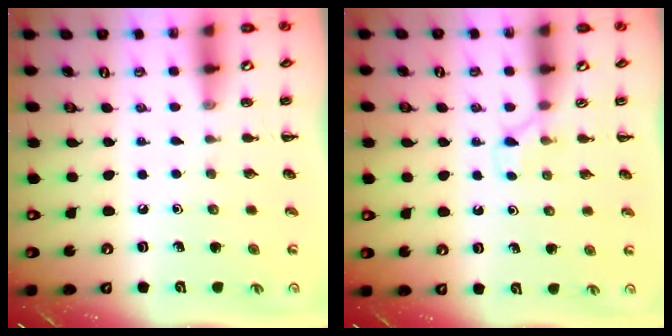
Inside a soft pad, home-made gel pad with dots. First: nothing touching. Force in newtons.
{"total": 2.5, "press": 2.3, "slide": 1.0}